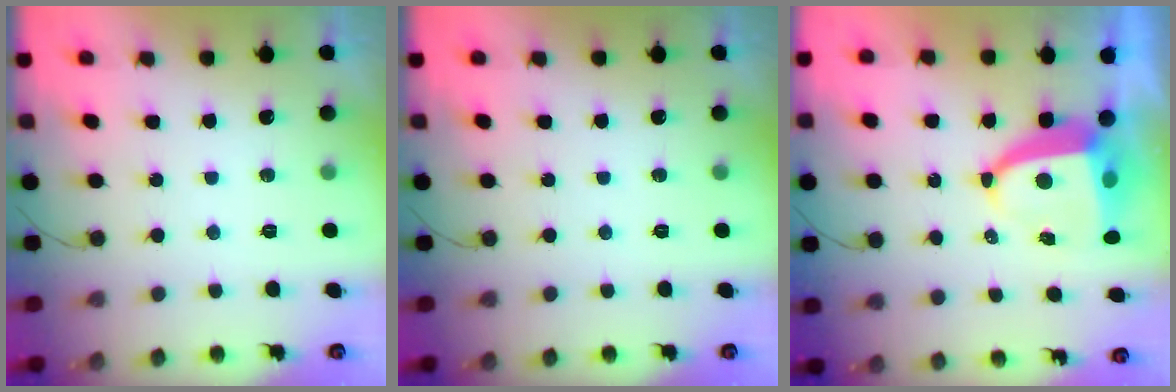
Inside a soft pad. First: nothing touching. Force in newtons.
{"total": 0.0}
{"total": 7.9, "press": 7.8, "slide": 1.2}